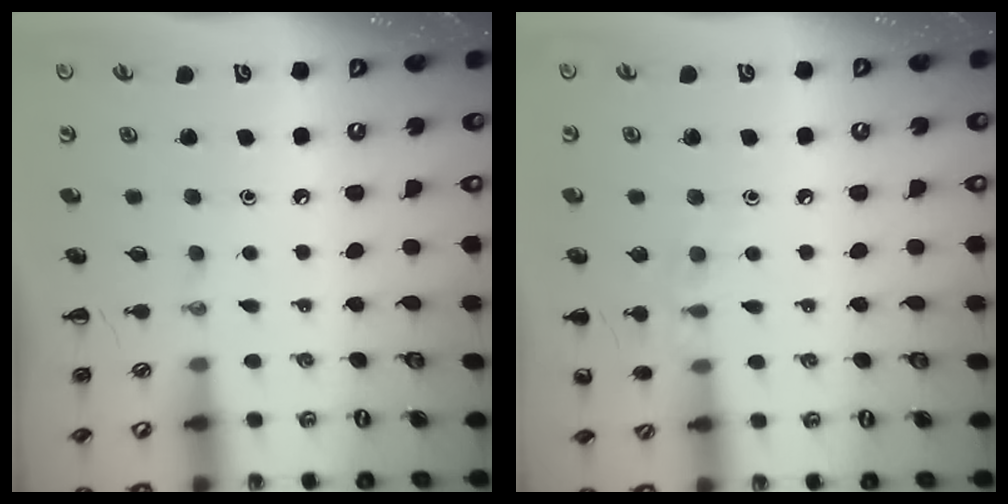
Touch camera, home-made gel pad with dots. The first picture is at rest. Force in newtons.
{"total": 7.3, "press": 7.0, "slide": 2.1}